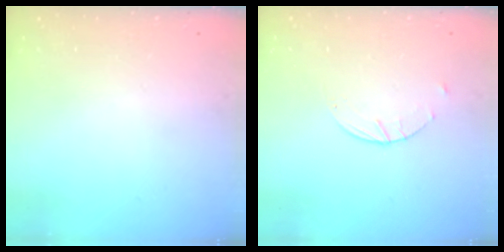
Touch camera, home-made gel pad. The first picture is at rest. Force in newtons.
{"total": 2.6, "press": 2.6, "slide": 0.4}